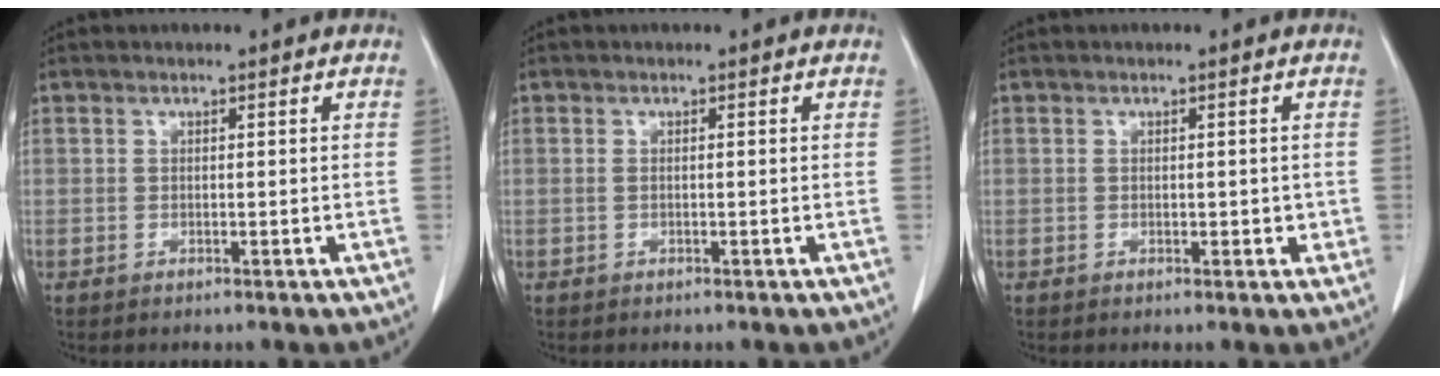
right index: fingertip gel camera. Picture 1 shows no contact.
{"total": 0.5, "force": [0.0, 0.1, 0.5], "torque": [-0.015, 0.000, 0.001]}
{"total": 1.8, "force": [-0.1, 1.2, 1.4], "torque": [-0.016, 0.003, 0.001]}